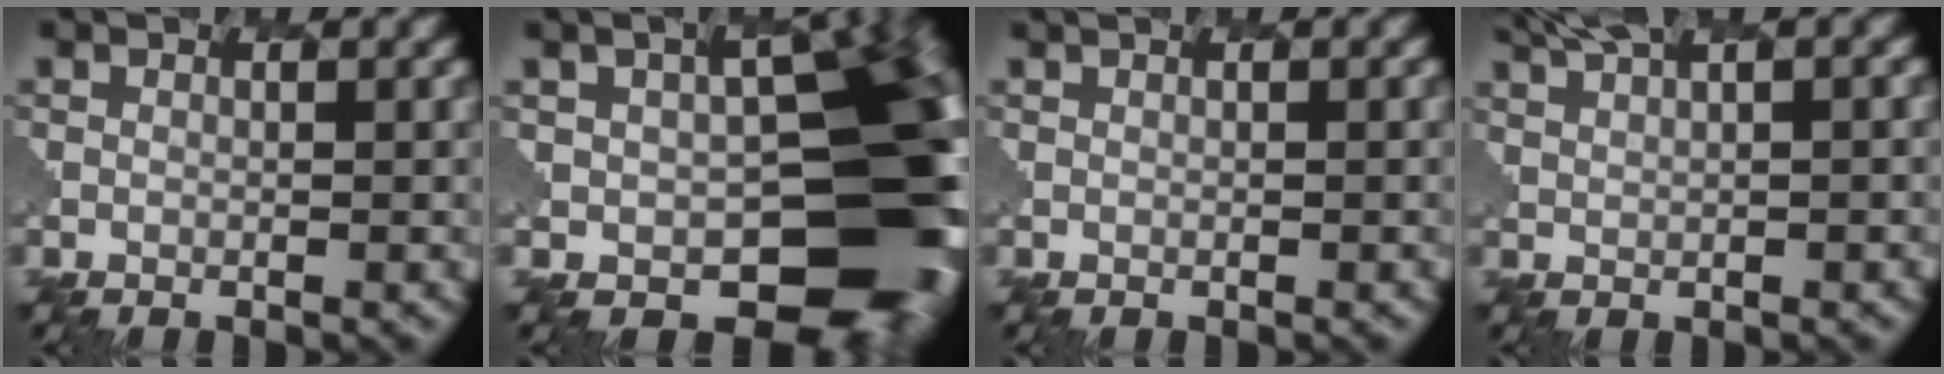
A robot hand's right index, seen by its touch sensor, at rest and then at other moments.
{"total": 12.8, "force": [-1.6, 8.7, 9.3], "torque": [-0.121, -0.030, -0.010]}
{"total": 3.1, "force": [0.8, 1.6, 2.5], "torque": [-0.013, 0.021, -0.006]}
{"total": 6.4, "force": [4.3, 2.8, 3.9], "torque": [-0.084, 0.030, 0.063]}